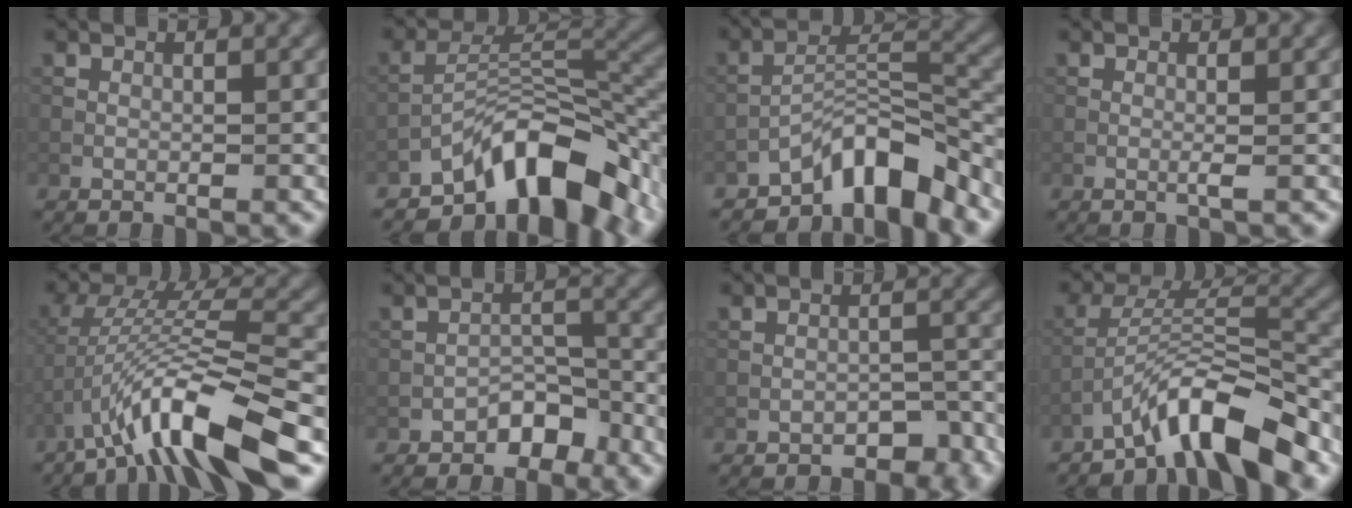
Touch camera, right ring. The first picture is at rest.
{"total": 10.1, "force": [-6.6, 4.1, 6.4], "torque": [-0.083, 0.006, -0.118]}
{"total": 6.6, "force": [-5.2, 2.0, 3.5], "torque": [-0.038, 0.011, -0.094]}
{"total": 0.7, "force": [-0.1, 0.0, 0.7], "torque": [-0.015, -0.002, -0.006]}
{"total": 8.6, "force": [-5.2, 1.8, 6.7], "torque": [-0.124, 0.008, -0.095]}
{"total": 3.1, "force": [-2.3, 1.6, 1.3], "torque": [-0.012, 0.014, -0.038]}
{"total": 2.8, "force": [-2.1, 1.4, 1.1], "torque": [-0.009, 0.008, -0.028]}
{"total": 7.1, "force": [-5.6, 1.6, 4.1], "torque": [-0.065, 0.007, -0.100]}